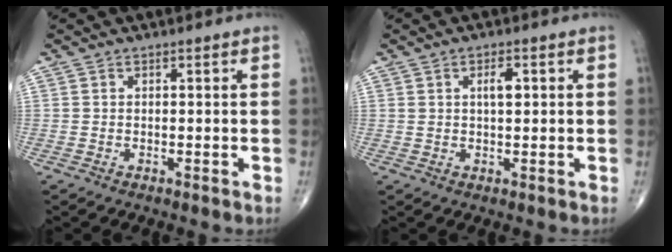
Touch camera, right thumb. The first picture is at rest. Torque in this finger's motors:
{"motor_torque": [0.28, 0.08, 0.05, 0.04, 0.01]}